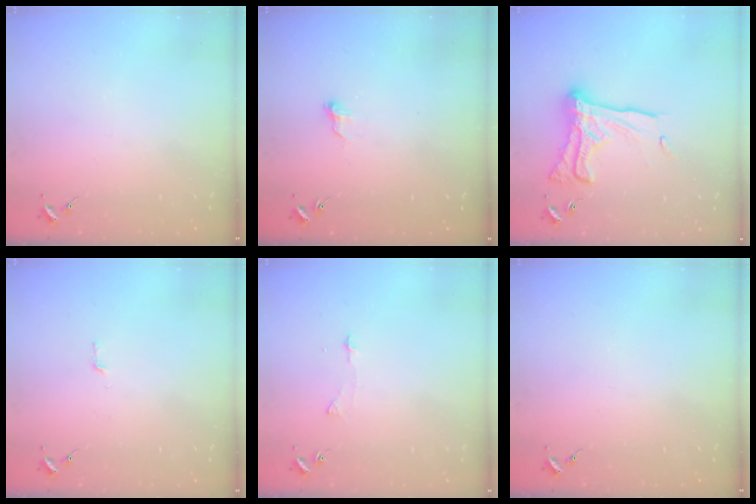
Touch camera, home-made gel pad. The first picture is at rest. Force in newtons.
{"total": 6.1, "press": 6.1, "slide": 0.5}
{"total": 18.8, "press": 18.7, "slide": 1.1}
{"total": 2.8, "press": 2.8, "slide": 0.2}
{"total": 3.8, "press": 3.8, "slide": 0.3}
{"total": 0.0}